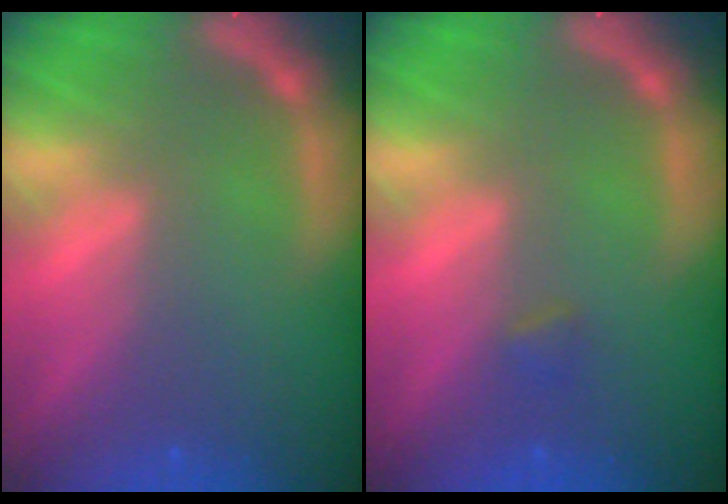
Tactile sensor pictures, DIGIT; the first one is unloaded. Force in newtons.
{"total": 0.9}